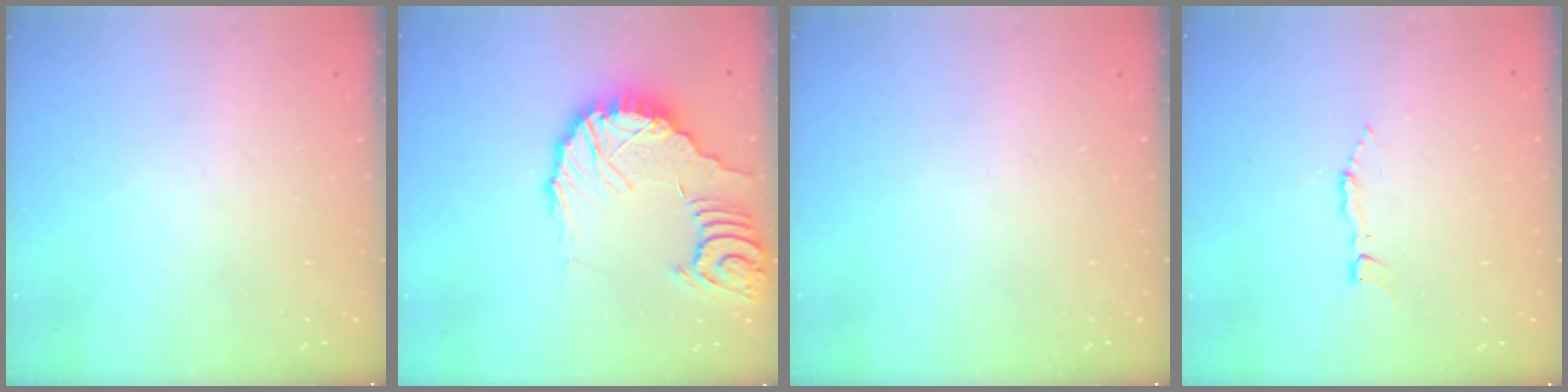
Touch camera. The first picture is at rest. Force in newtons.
{"total": 14.7, "press": 14.5, "slide": 1.9}
{"total": 0.0}
{"total": 2.8, "press": 2.8, "slide": 0.4}